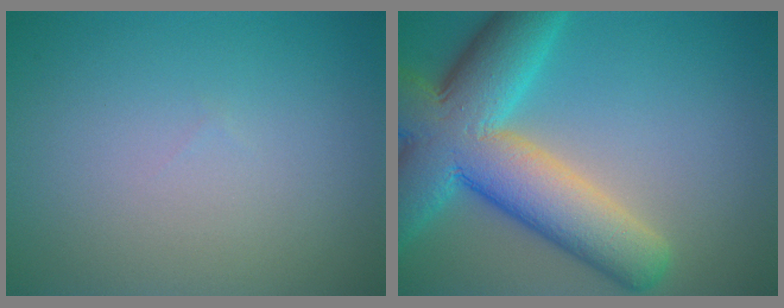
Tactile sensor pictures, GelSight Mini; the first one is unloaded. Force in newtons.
{"total": 11.9, "press": 11.9, "slide": 0.8}